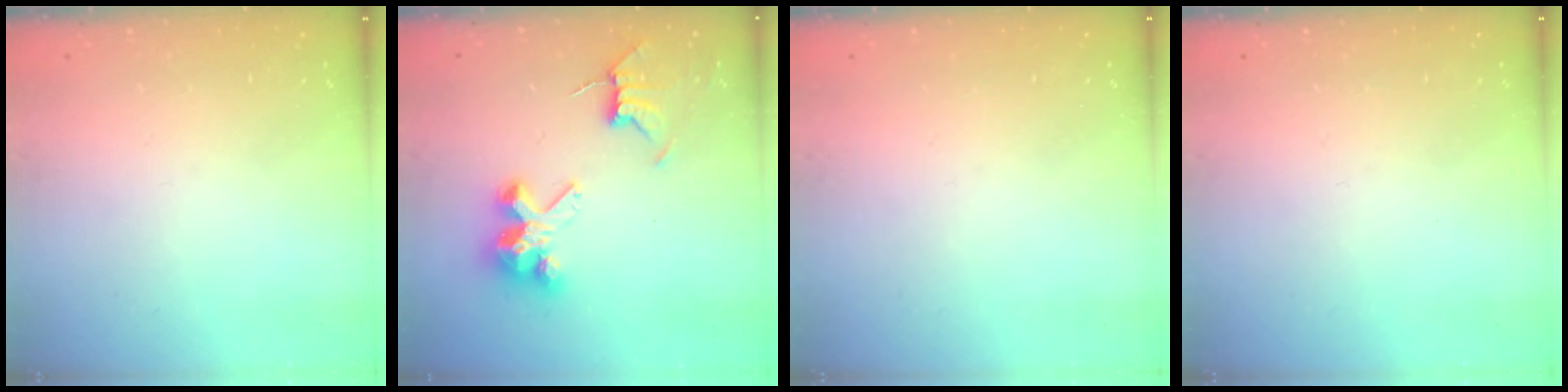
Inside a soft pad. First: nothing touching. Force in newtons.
{"total": 8.7, "press": 8.6, "slide": 0.7}
{"total": 0.0}
{"total": 0.0}